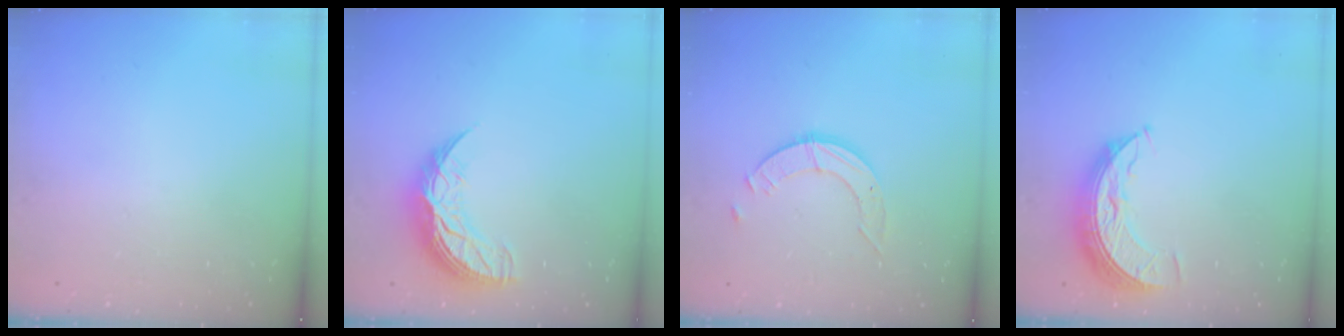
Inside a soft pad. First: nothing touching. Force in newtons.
{"total": 11.5, "press": 11.5, "slide": 0.9}
{"total": 3.7, "press": 3.6, "slide": 0.4}
{"total": 8.7, "press": 8.7, "slide": 0.6}